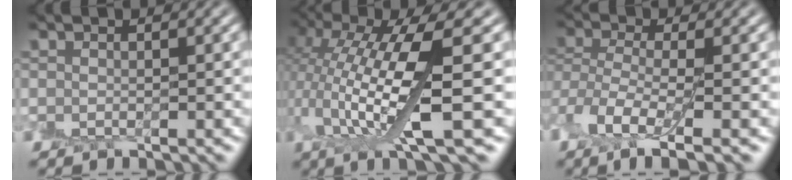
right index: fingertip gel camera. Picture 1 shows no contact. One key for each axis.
{"total": 9.0, "fx": 0.6, "fy": 2.3, "fz": 8.6, "tx": -0.164, "ty": 0.002, "tz": 0.019}
{"total": 4.8, "fx": -1.7, "fy": 2.1, "fz": 4.0, "tx": -0.088, "ty": -0.002, "tz": -0.042}